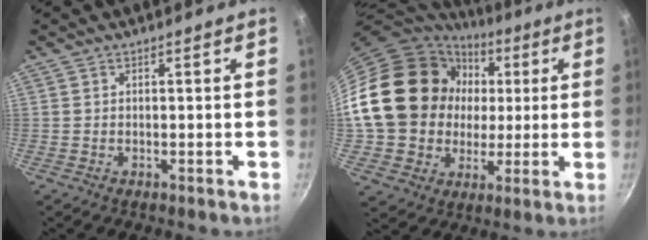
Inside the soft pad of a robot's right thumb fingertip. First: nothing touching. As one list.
[{"total": 23.7, "force": [3.2, 20.3, 11.8], "torque": [-0.202, 0.024, 0.073]}]